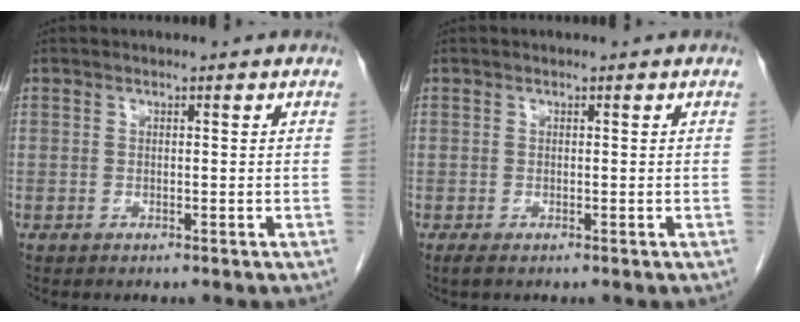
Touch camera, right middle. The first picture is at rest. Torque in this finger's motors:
{"motor_torque": [0.58, 0.06, 0.01, -0.01]}